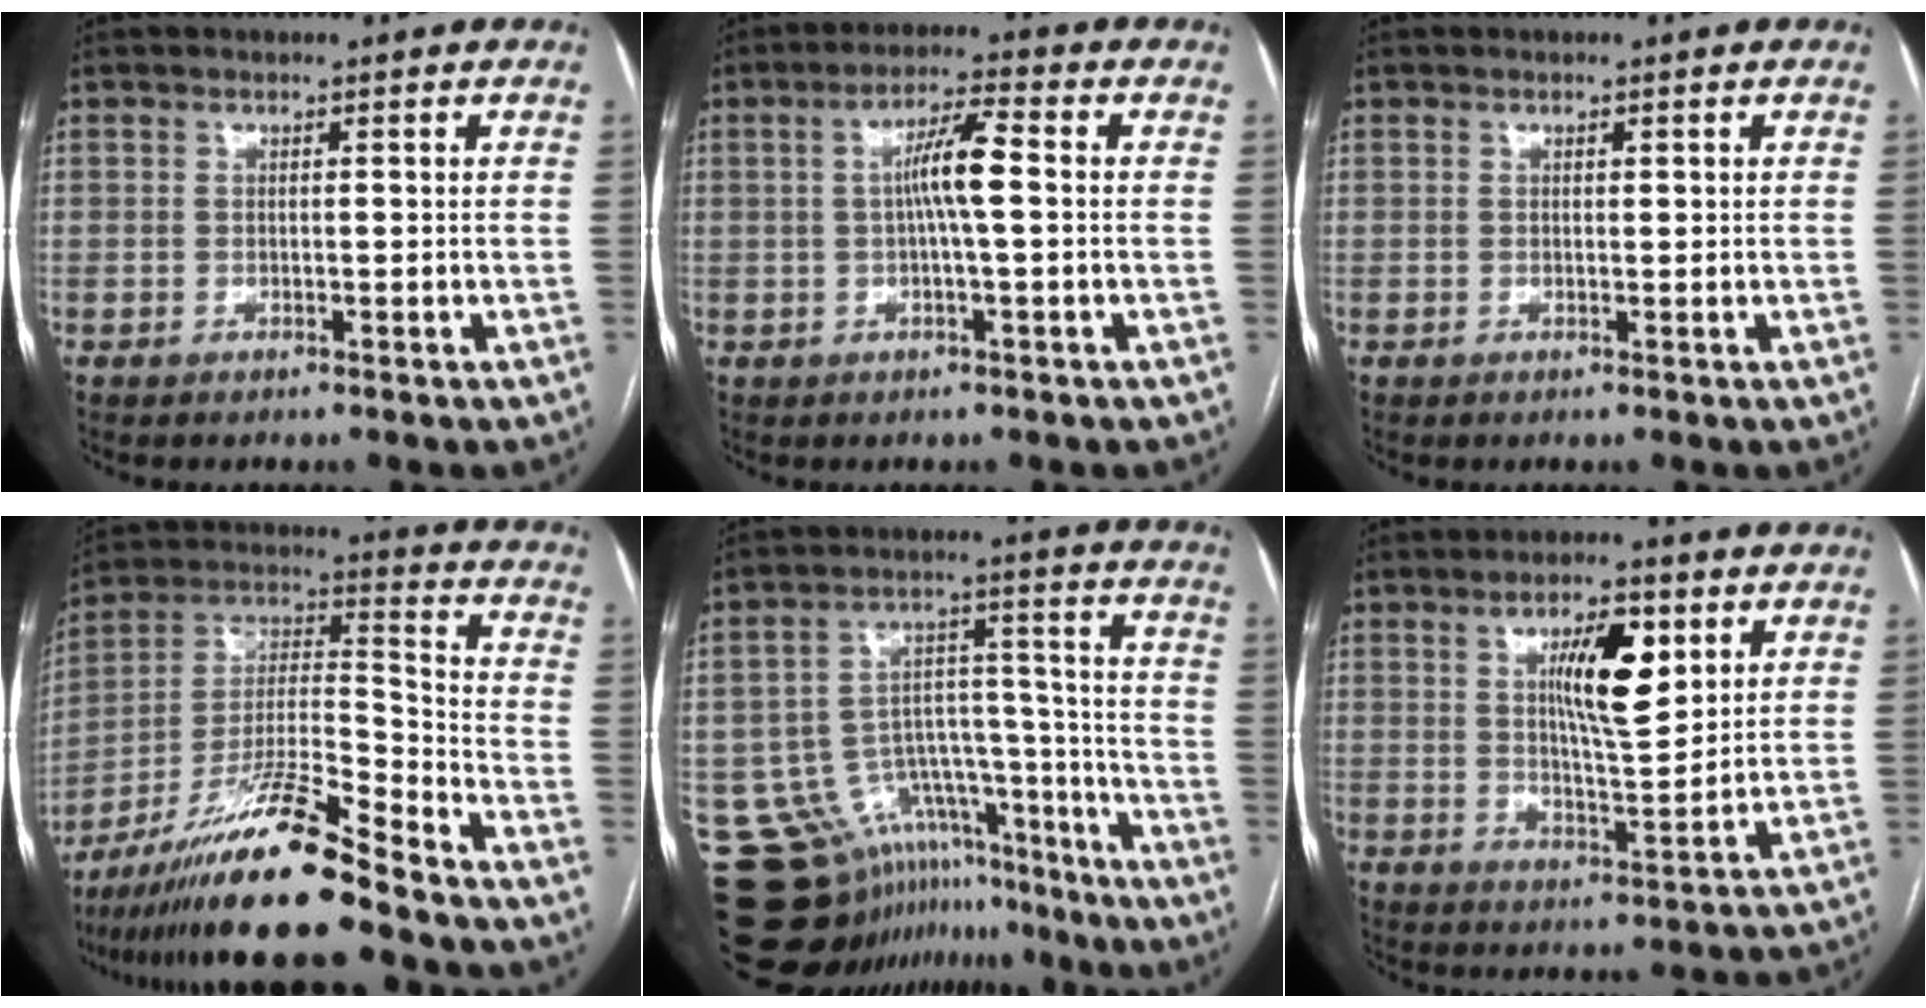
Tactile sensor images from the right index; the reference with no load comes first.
{"total": 6.2, "force": [0.3, 0.3, 6.2], "torque": [-0.113, 0.012, 0.003]}
{"total": 0.5, "force": [0.2, 0.2, 0.4], "torque": [-0.008, -0.001, 0.003]}
{"total": 16.5, "force": [-12.9, -0.2, 10.3], "torque": [-0.192, -0.001, -0.232]}
{"total": 17.5, "force": [-14.3, 9.2, 4.3], "torque": [-0.057, 0.085, -0.199]}
{"total": 9.5, "force": [3.6, 2.3, 8.5], "torque": [-0.144, 0.001, 0.062]}